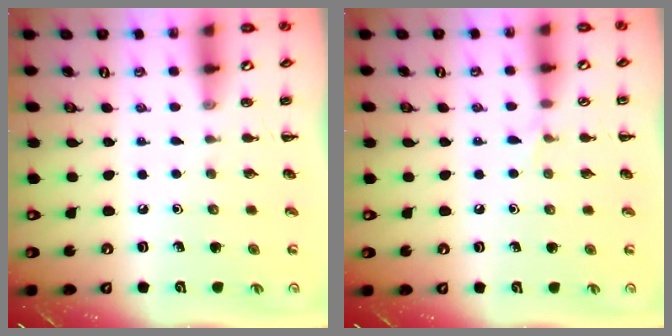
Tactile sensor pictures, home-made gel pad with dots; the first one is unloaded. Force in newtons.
{"total": 3.8, "press": 3.5, "slide": 1.4}